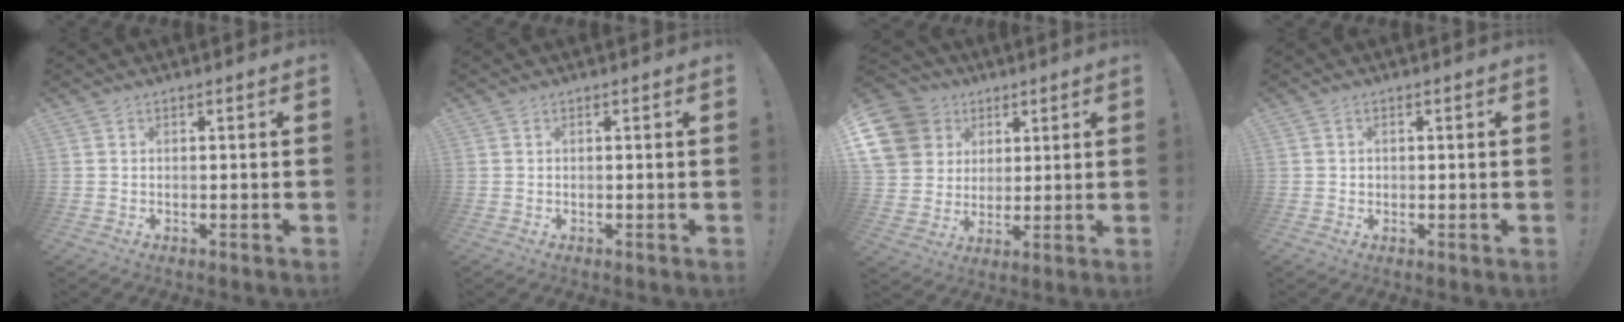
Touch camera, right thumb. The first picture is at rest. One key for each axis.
{"total": 0.0}
{"total": 14.1, "fx": 5.1, "fy": 12.0, "fz": 5.3, "tx": -0.079, "ty": -0.019, "tz": 0.107}
{"total": 0.9, "fx": 0.1, "fy": 0.9, "fz": 0.2, "tx": -0.009, "ty": 0.005, "tz": 0.002}